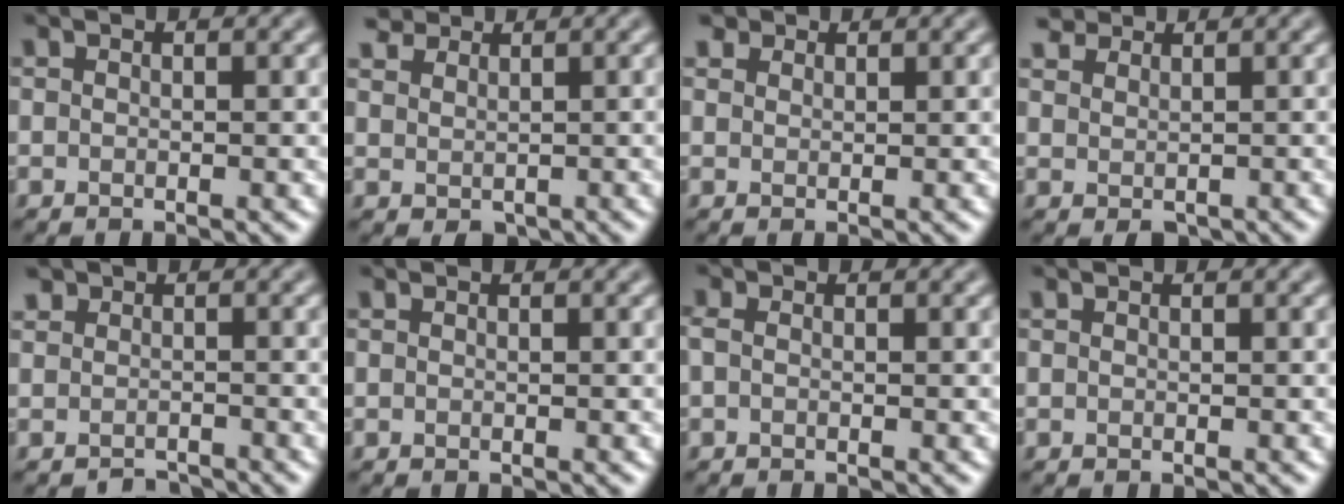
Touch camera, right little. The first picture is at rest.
{"total": 3.1, "force": [2.1, 2.1, 1.0], "torque": [-0.022, 0.002, 0.034]}
{"total": 1.7, "force": [1.4, 0.9, 0.4], "torque": [-0.008, -0.005, 0.026]}
{"total": 2.7, "force": [1.7, 1.9, 0.9], "torque": [-0.017, 0.000, 0.029]}
{"total": 1.5, "force": [-1.1, 1.1, -0.1], "torque": [0.015, 0.002, -0.025]}
{"total": 0.0}
{"total": 0.9, "force": [-0.3, 0.5, 0.7], "torque": [-0.017, -0.005, -0.009]}
{"total": 0.0}